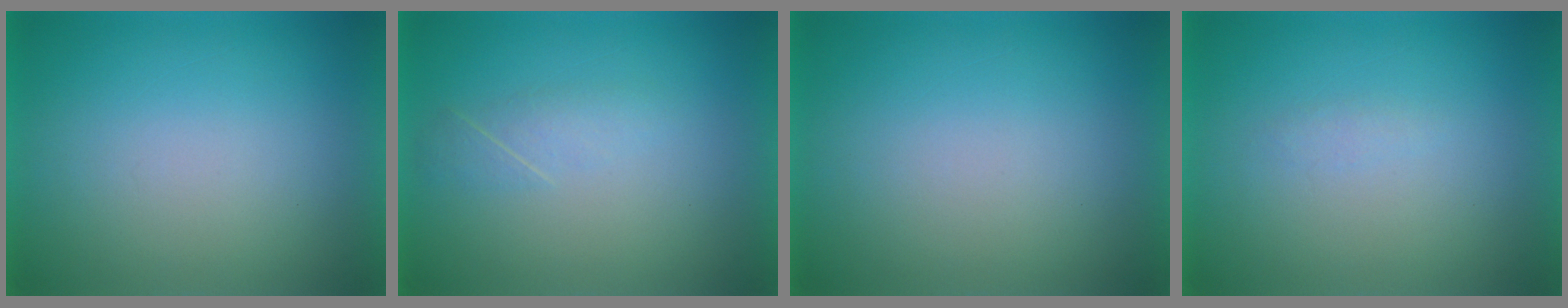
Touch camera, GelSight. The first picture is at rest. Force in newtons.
{"total": 2.2}
{"total": 0.0}
{"total": 1.0}